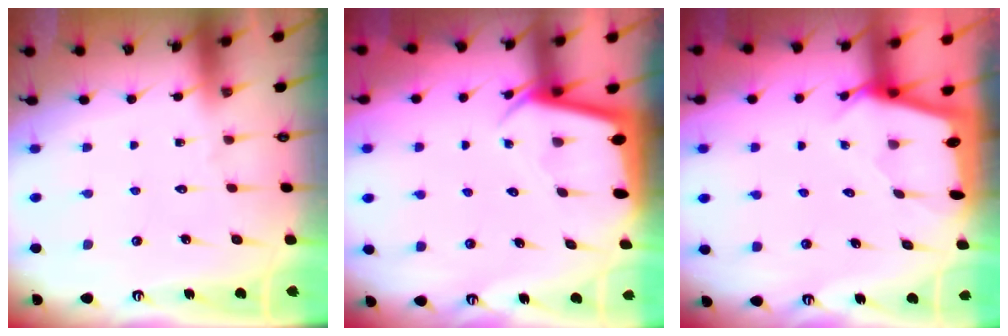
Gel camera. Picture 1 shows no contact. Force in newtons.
{"total": 2.6, "press": 2.6, "slide": 0.4}
{"total": 2.1, "press": 2.1, "slide": 0.1}